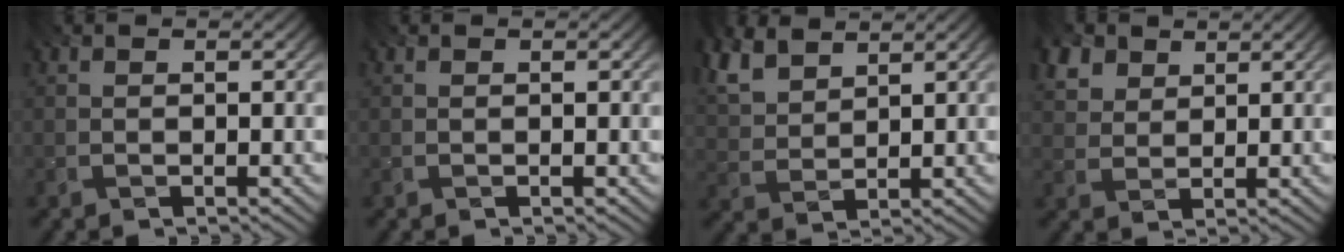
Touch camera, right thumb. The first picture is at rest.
{"total": 0.0}
{"total": 6.4, "force": [4.5, 3.0, 3.3], "torque": [-0.101, 0.008, 0.088]}
{"total": 4.8, "force": [3.0, 3.1, 2.0], "torque": [-0.068, -0.002, 0.064]}